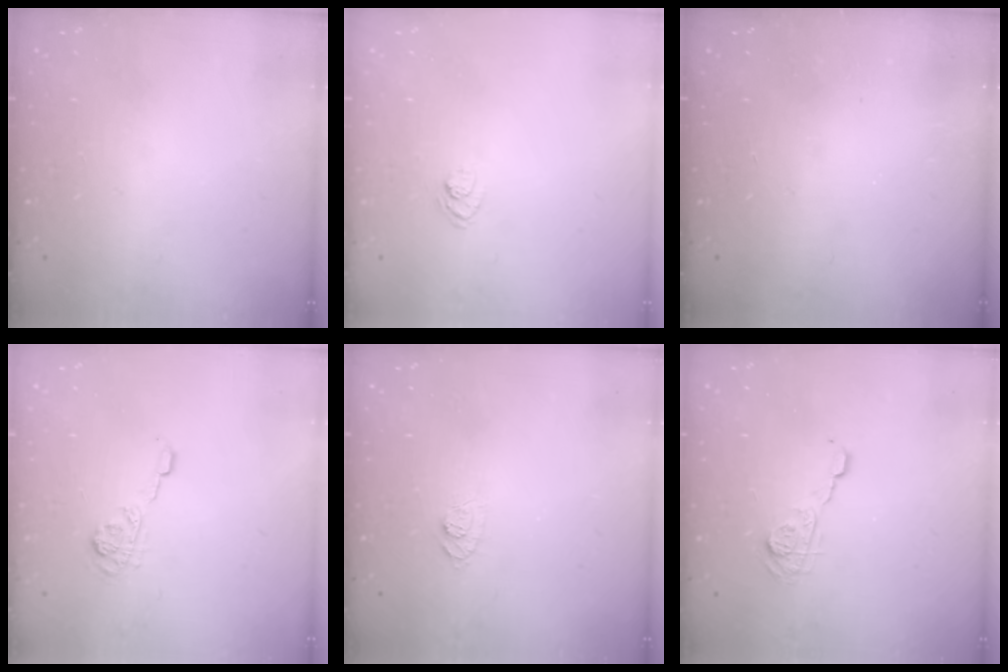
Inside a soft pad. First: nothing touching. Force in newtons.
{"total": 3.3, "press": 3.1, "slide": 1.1}
{"total": 2.4, "press": 2.3, "slide": 0.8}
{"total": 5.9, "press": 5.8, "slide": 1.0}
{"total": 6.8, "press": 6.7, "slide": 0.8}
{"total": 8.3, "press": 8.3, "slide": 0.0}